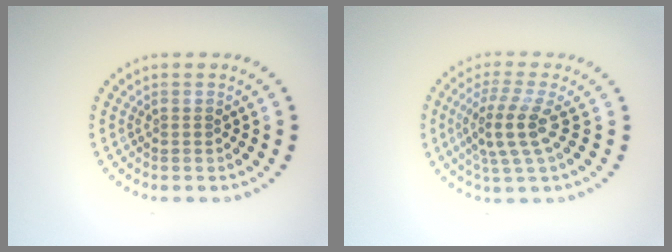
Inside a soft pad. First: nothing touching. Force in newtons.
{"total": 3.8, "press": 3.1, "slide": 2.2}